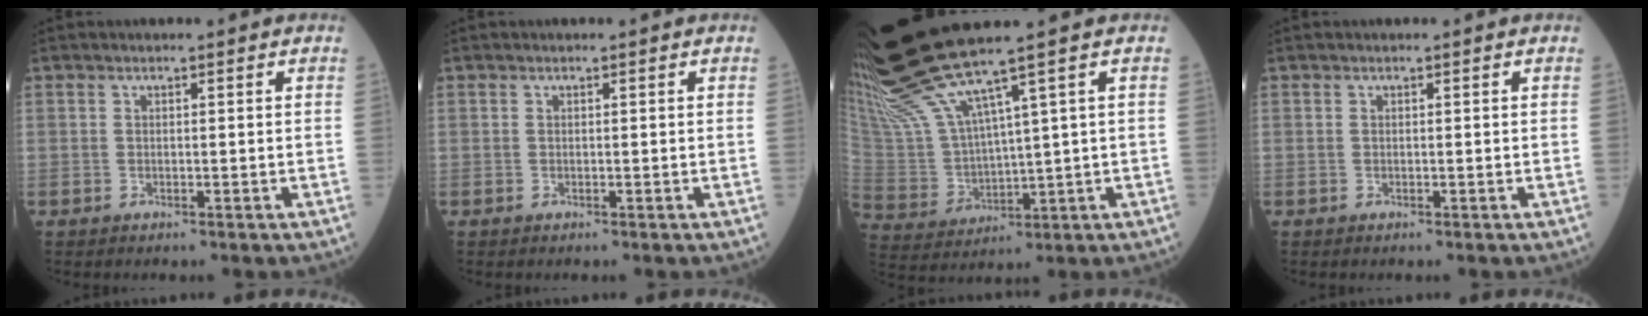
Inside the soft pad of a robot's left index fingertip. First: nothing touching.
{"total": 0.0}
{"total": 11.0, "force": [8.9, -1.3, 6.4], "torque": [-0.147, -0.003, 0.194]}
{"total": 0.0}